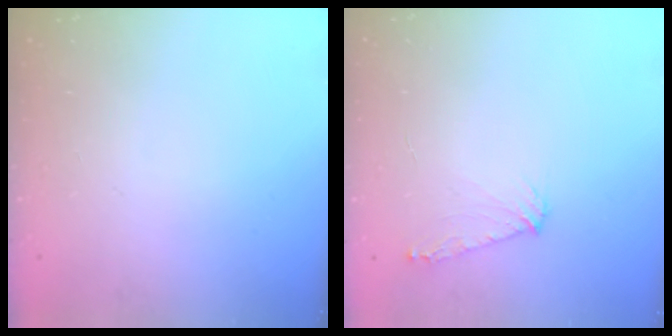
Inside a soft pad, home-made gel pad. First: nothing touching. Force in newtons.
{"total": 6.6, "press": 6.6, "slide": 0.9}